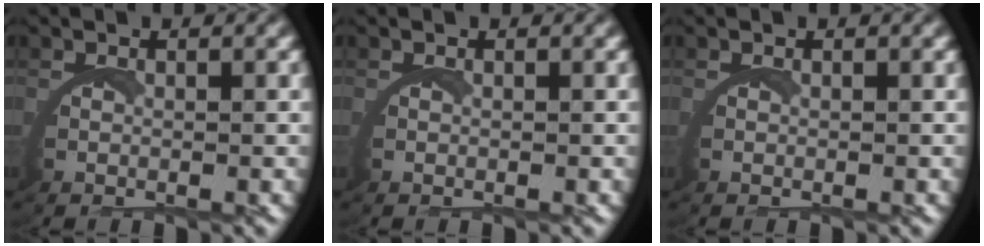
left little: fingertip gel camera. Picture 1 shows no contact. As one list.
[{"total": 0.0}, {"total": 0.0}]